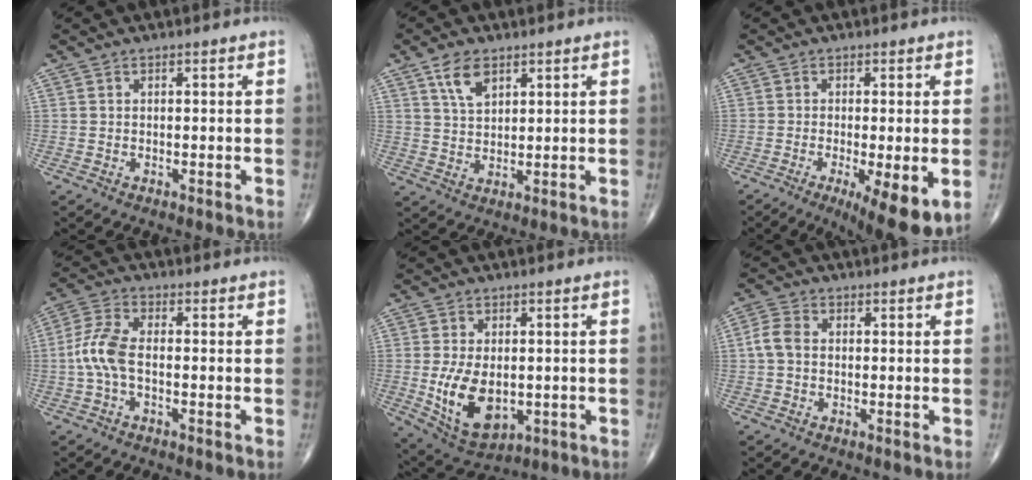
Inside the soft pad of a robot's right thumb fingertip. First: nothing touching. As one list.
[{"total": 5.8, "force": [3.2, 3.0, 3.7], "torque": [-0.056, -0.015, 0.062]}, {"total": 11.3, "force": [-3.8, 3.0, 10.2], "torque": [-0.155, -0.022, -0.054]}, {"total": 6.8, "force": [-1.2, 3.2, 5.9], "torque": [-0.143, 0.019, -0.030]}, {"total": 11.7, "force": [-1.6, 7.0, 9.2], "torque": [-0.150, -0.010, -0.008]}, {"total": 3.9, "force": [-0.2, 2.8, 2.8], "torque": [-0.060, 0.011, -0.012]}]